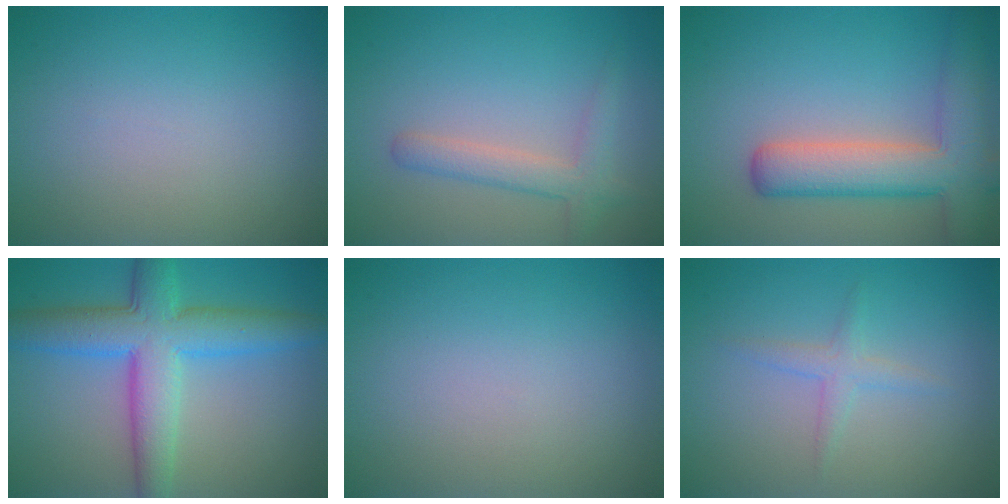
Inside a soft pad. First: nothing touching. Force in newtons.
{"total": 2.6, "press": 2.6, "slide": 0.2}
{"total": 7.1, "press": 7.1, "slide": 0.4}
{"total": 7.6, "press": 7.6, "slide": 0.1}
{"total": 0.0}
{"total": 1.7, "press": 1.7, "slide": 0.1}